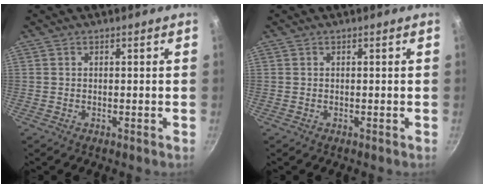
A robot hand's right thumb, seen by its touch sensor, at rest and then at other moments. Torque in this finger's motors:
{"motor_torque": [-0.24, -0.09, 0.00, -0.01, 0.03]}